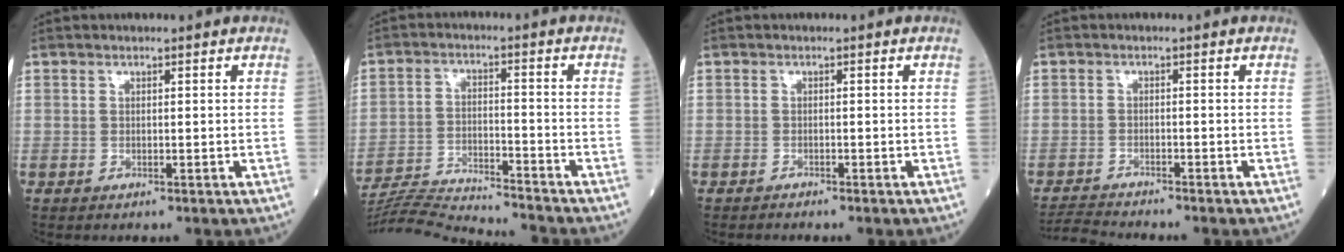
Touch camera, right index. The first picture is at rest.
{"total": 14.7, "force": [-14.2, -1.2, 3.6], "torque": [-0.059, -0.007, -0.231]}
{"total": 0.6, "force": [-0.6, 0.0, 0.0], "torque": [-0.004, -0.002, -0.010]}
{"total": 3.9, "force": [-3.8, -0.9, 0.2], "torque": [-0.004, -0.022, -0.068]}